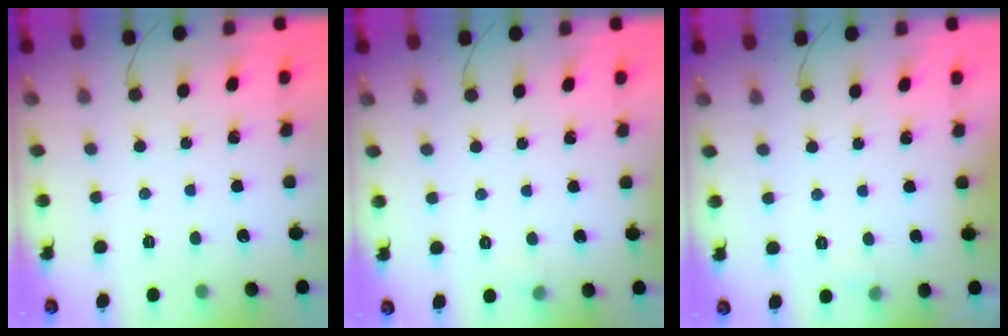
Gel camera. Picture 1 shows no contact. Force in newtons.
{"total": 3.9, "press": 2.7, "slide": 2.8}
{"total": 2.5, "press": 2.3, "slide": 1.1}